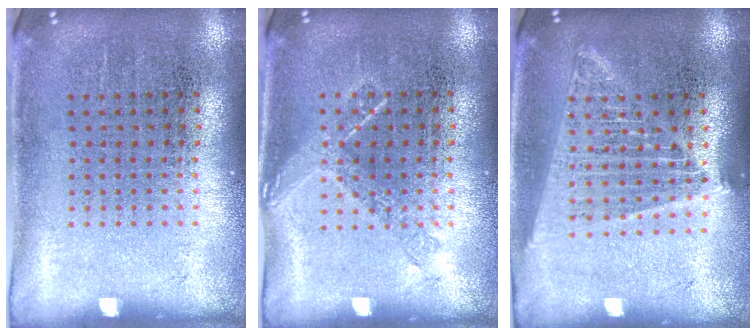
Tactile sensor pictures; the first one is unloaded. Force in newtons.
{"total": 1.0, "press": 0.9, "slide": 0.5}
{"total": 1.7, "press": 1.5, "slide": 0.8}